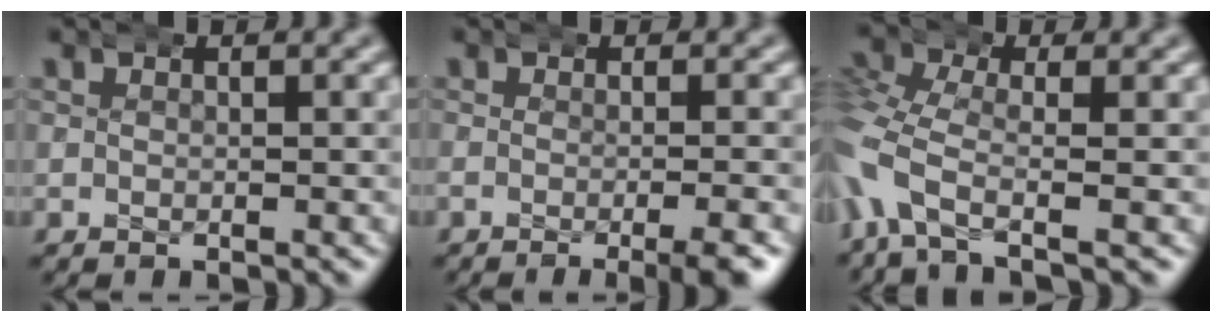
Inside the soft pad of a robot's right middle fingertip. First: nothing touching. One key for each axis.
{"total": 2.6, "fx": -1.4, "fy": -0.1, "fz": 2.2, "tx": -0.019, "ty": 0.004, "tz": -0.029}
{"total": 3.9, "fx": -1.4, "fy": 2.6, "fz": 2.5, "tx": -0.100, "ty": -0.023, "tz": -0.015}